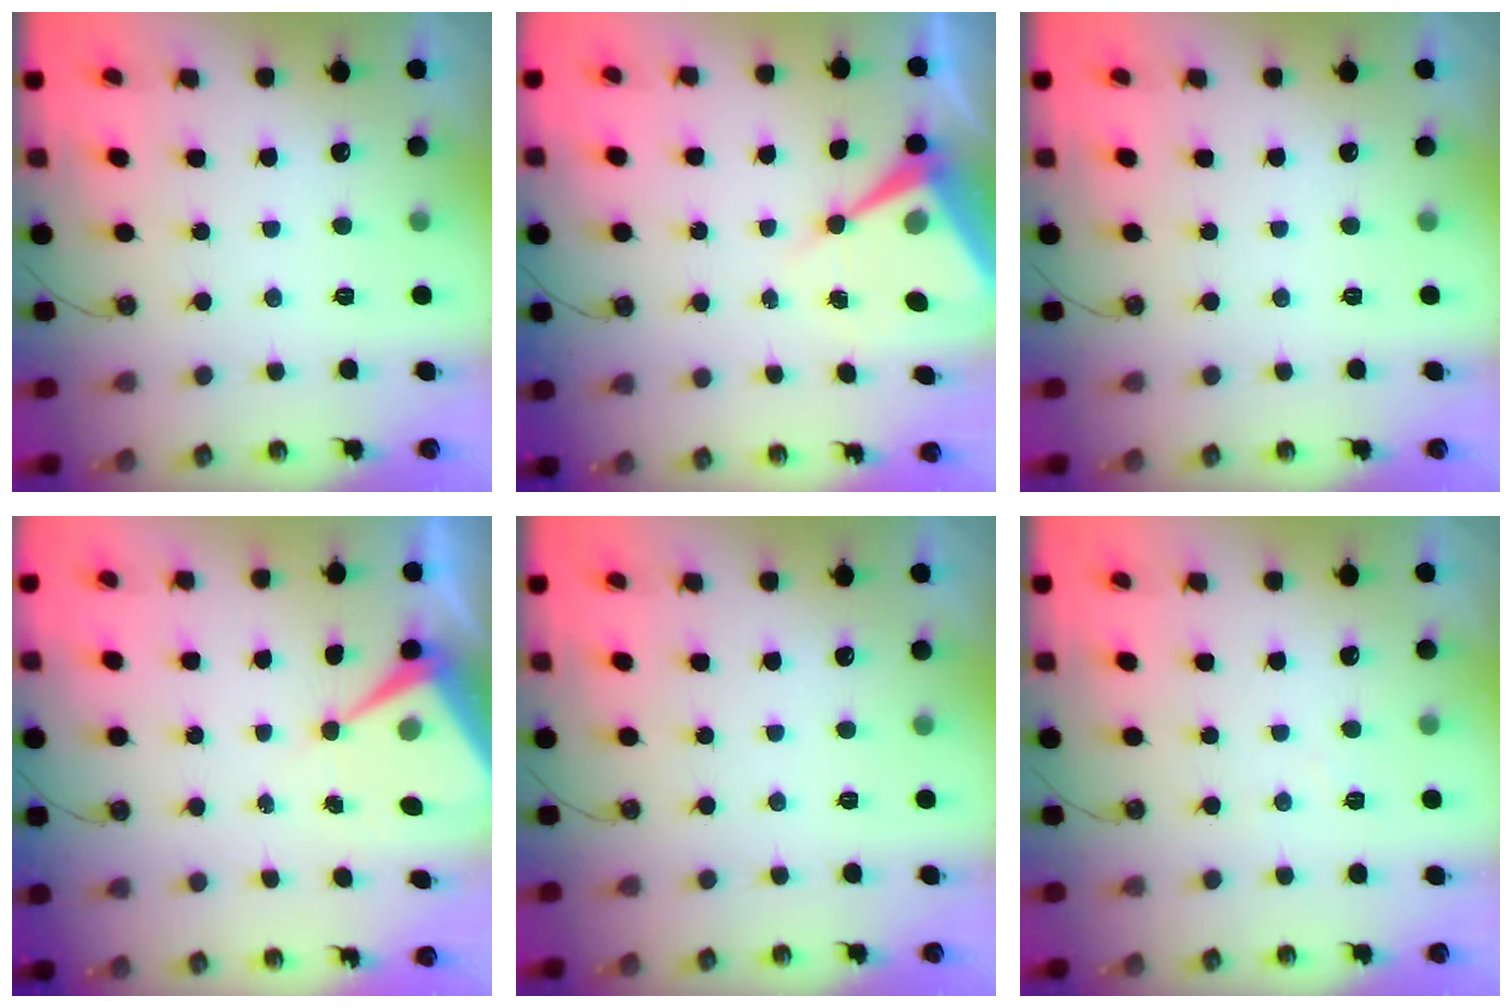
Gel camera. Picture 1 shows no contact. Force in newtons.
{"total": 9.1, "press": 9.1, "slide": 0.3}
{"total": 0.0}
{"total": 7.9, "press": 7.9, "slide": 0.6}
{"total": 0.0}
{"total": 3.9, "press": 3.9, "slide": 0.6}